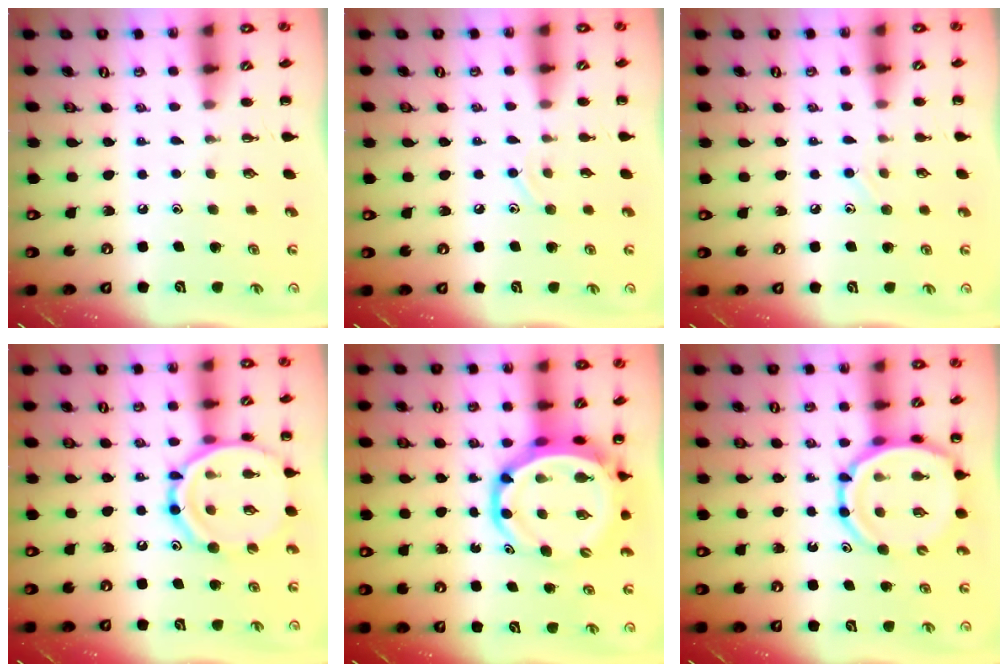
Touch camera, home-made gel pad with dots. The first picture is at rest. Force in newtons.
{"total": 7.0, "press": 6.6, "slide": 2.3}
{"total": 6.4, "press": 6.1, "slide": 2.2}
{"total": 17.6, "press": 17.4, "slide": 2.0}
{"total": 11.0, "press": 10.6, "slide": 3.2}
{"total": 12.5, "press": 11.9, "slide": 3.9}